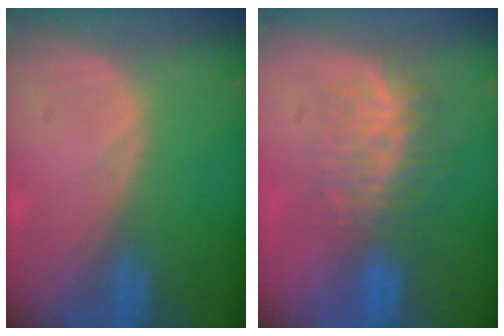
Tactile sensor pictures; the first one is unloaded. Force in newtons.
{"total": 8.0, "press": 7.4, "slide": 3.1}